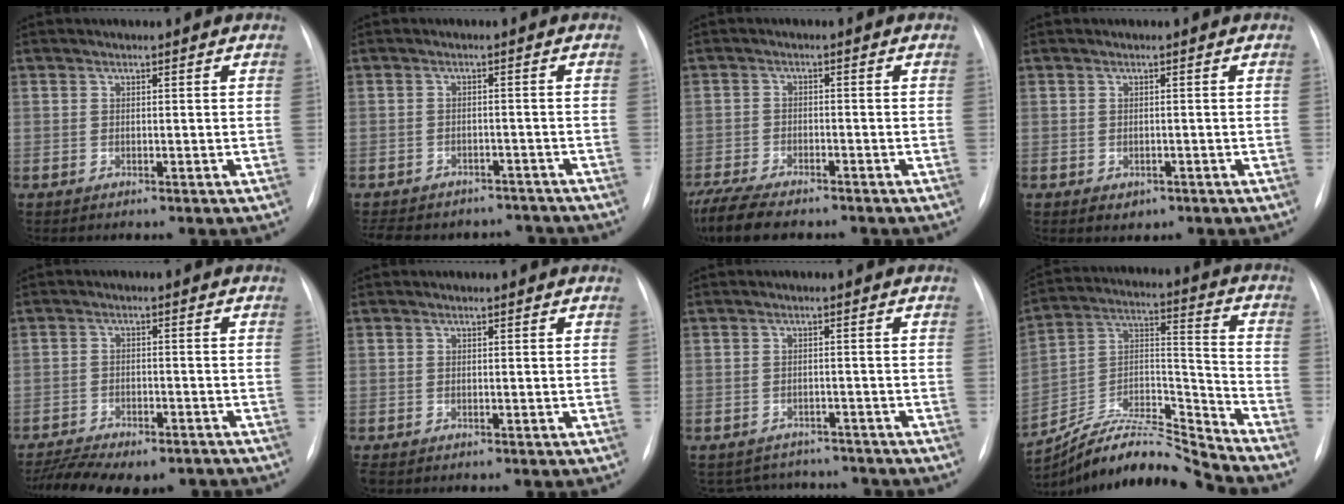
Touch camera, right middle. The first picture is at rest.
{"total": 14.3, "force": [-12.3, 6.2, 3.7], "torque": [-0.088, 0.012, -0.147]}
{"total": 11.7, "force": [-9.5, 3.2, 5.9], "torque": [-0.116, -0.016, -0.151]}
{"total": 1.9, "force": [-0.9, 1.5, 0.8], "torque": [-0.008, 0.002, -0.001]}
{"total": 15.5, "force": [-12.7, 5.8, 6.8], "torque": [-0.160, 0.001, -0.175]}
{"total": 0.9, "force": [-0.7, 0.4, 0.4], "torque": [-0.005, -0.001, -0.008]}
{"total": 7.7, "force": [-7.2, 2.8, 0.4], "torque": [-0.004, 0.016, -0.087]}
{"total": 14.8, "force": [-14.5, -0.6, 3.0], "torque": [-0.048, 0.054, -0.266]}